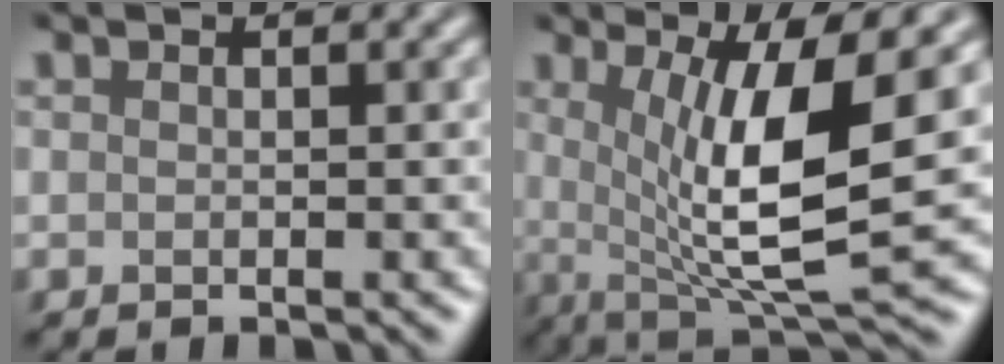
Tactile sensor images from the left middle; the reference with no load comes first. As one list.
[{"total": 9.9, "force": [1.0, 2.6, 9.6], "torque": [-0.154, -0.013, 0.020]}]